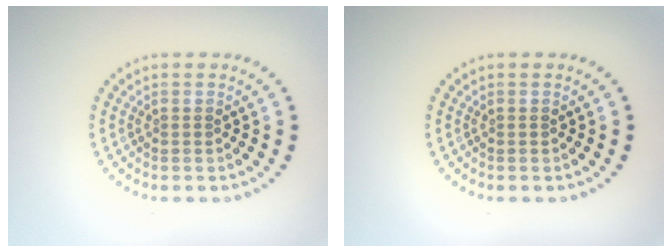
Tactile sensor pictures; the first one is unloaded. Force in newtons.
{"total": 0.0}